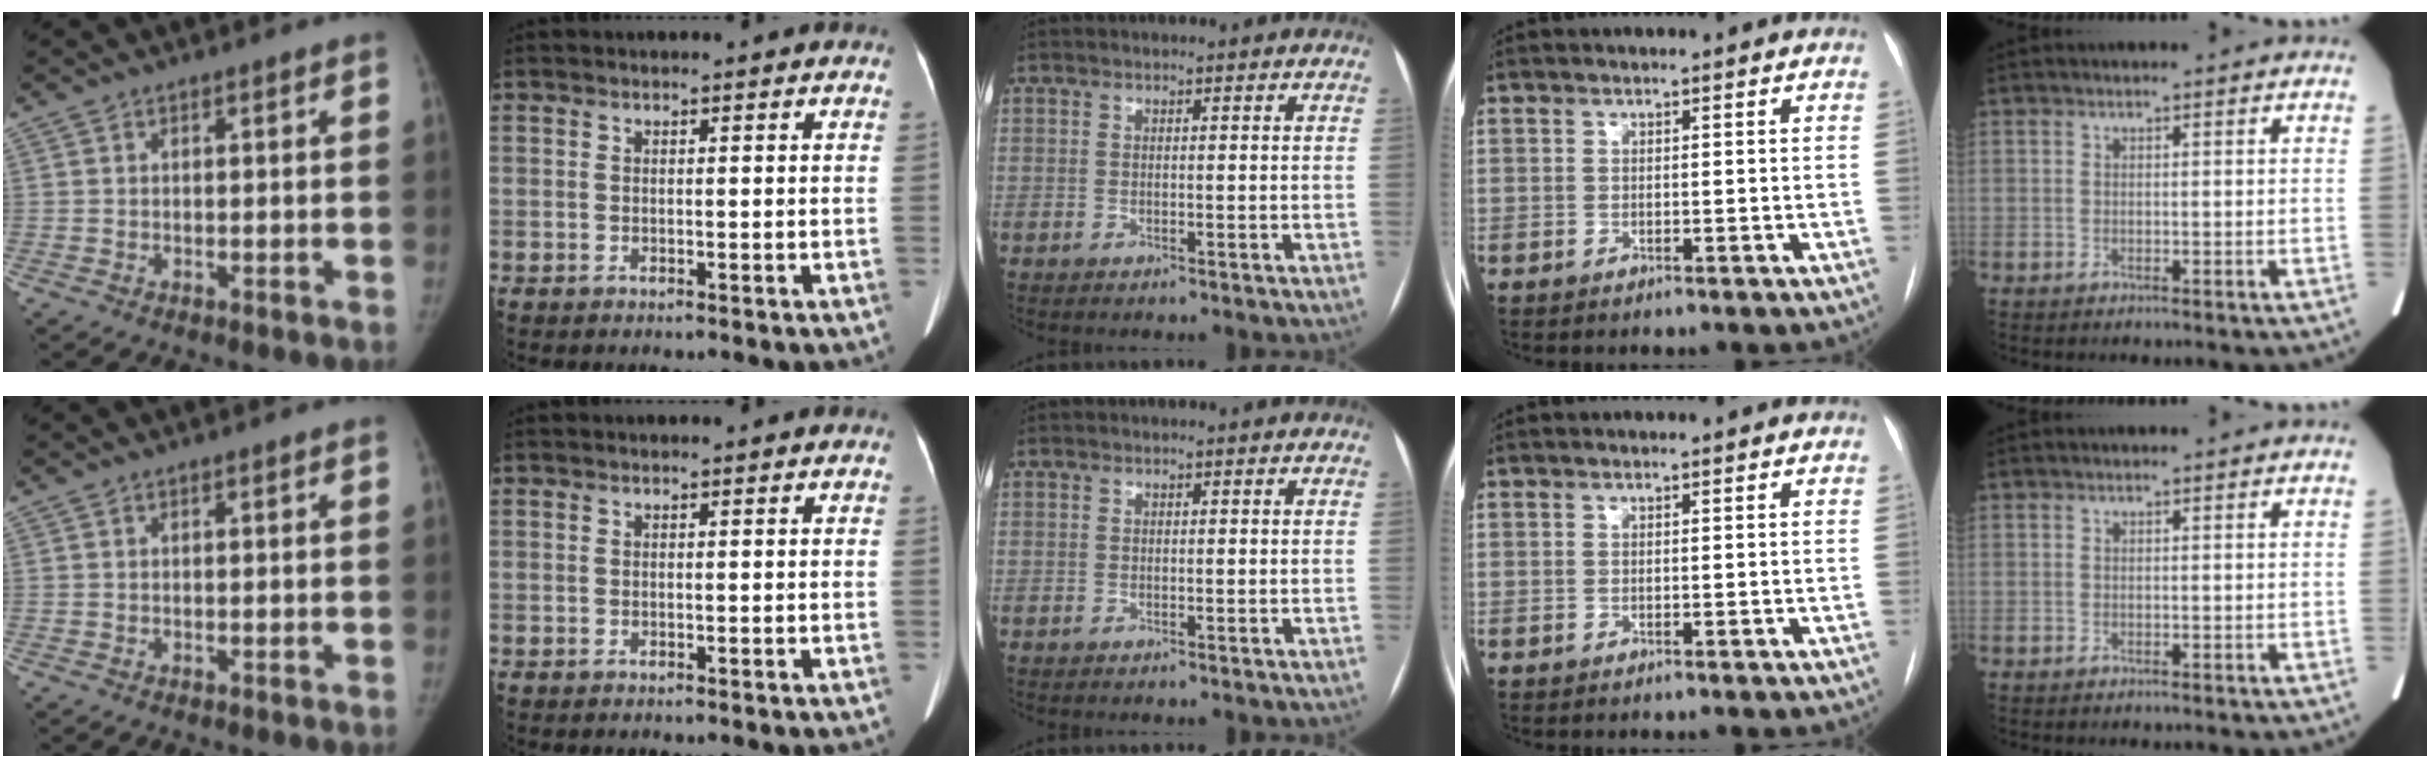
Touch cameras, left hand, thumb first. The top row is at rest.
{}